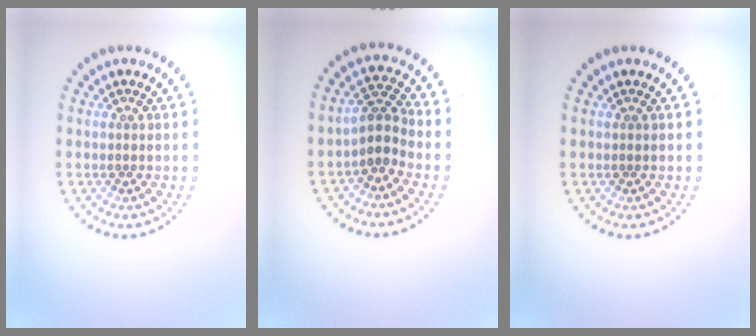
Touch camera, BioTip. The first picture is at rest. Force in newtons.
{"total": 2.6, "press": 2.0, "slide": 1.5}
{"total": 0.0}